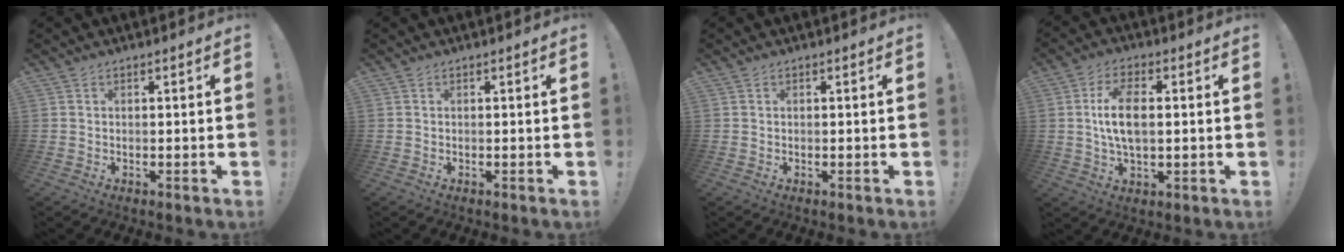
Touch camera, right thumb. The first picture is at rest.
{"total": 0.0}
{"total": 0.0}
{"total": 9.9, "force": [0.8, 5.3, 8.3], "torque": [-0.155, 0.002, 0.014]}